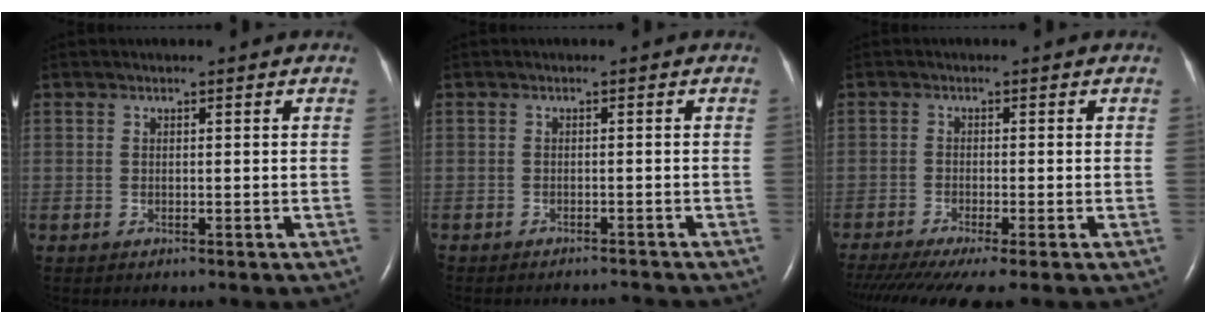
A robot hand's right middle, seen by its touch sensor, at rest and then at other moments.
{"total": 2.8, "force": [-2.8, 0.1, 0.1], "torque": [0.002, -0.008, -0.039]}
{"total": 10.3, "force": [-8.1, 0.7, 6.4], "torque": [-0.102, -0.021, -0.132]}